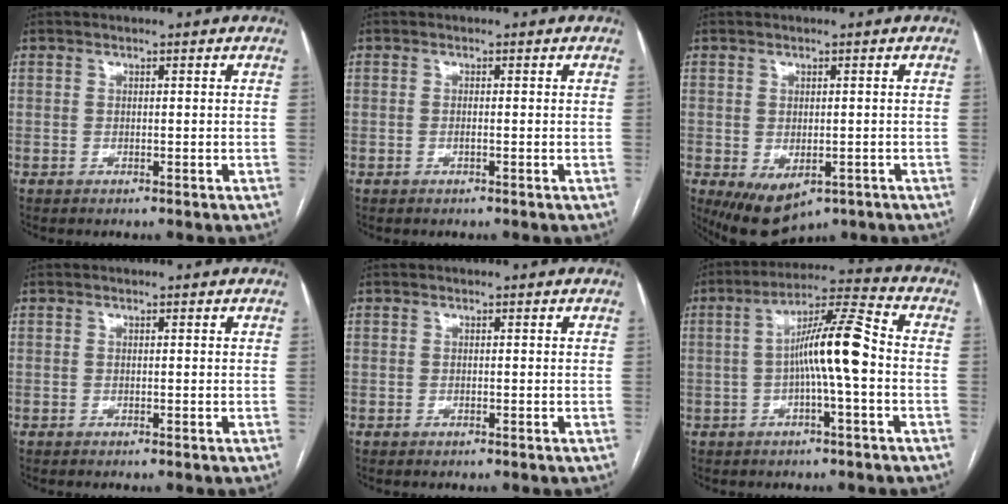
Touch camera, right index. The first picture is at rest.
{"total": 0.6, "force": [-0.2, 0.0, 0.6], "torque": [-0.013, -0.001, -0.002]}
{"total": 7.6, "force": [-3.6, 4.3, 5.1], "torque": [-0.078, -0.014, -0.041]}
{"total": 0.0}
{"total": 0.0}
{"total": 10.0, "force": [-1.1, 0.3, 10.0], "torque": [-0.174, 0.023, -0.026]}